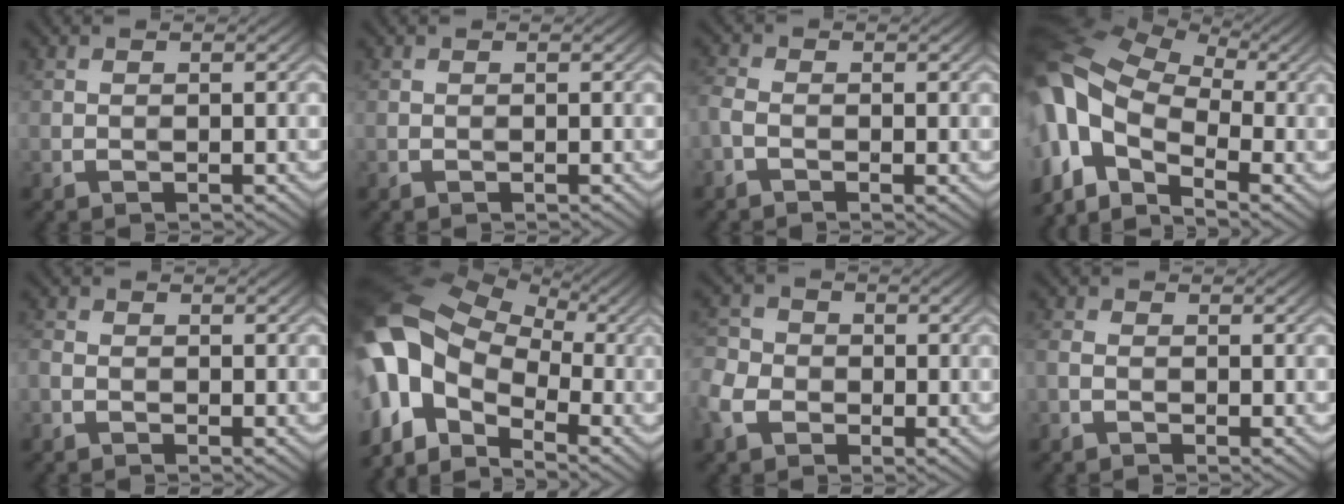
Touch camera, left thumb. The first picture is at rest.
{"total": 0.0}
{"total": 2.5, "force": [-1.0, 1.3, 1.9], "torque": [-0.053, -0.001, -0.025]}
{"total": 14.2, "force": [-0.2, 8.8, 11.1], "torque": [-0.254, -0.010, -0.007]}
{"total": 1.7, "force": [-0.6, 1.0, 1.3], "torque": [-0.030, -0.002, -0.012]}
{"total": 16.5, "force": [-0.4, 11.0, 12.3], "torque": [-0.269, -0.006, 0.003]}
{"total": 5.8, "force": [-2.0, 4.5, 3.1], "torque": [-0.084, -0.004, -0.052]}
{"total": 2.1, "force": [-0.6, 1.3, 1.6], "torque": [-0.040, -0.001, -0.013]}